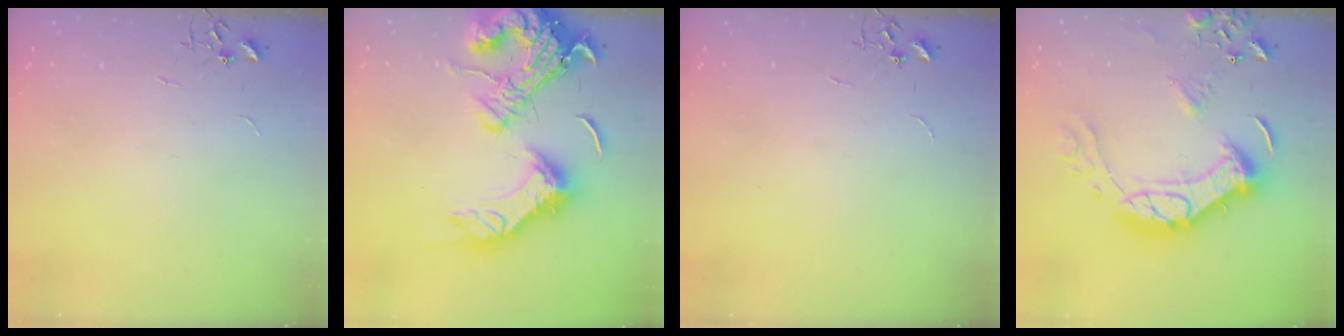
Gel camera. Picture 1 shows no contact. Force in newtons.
{"total": 25.4, "press": 25.1, "slide": 3.8}
{"total": 0.0}
{"total": 20.8, "press": 20.7, "slide": 1.7}